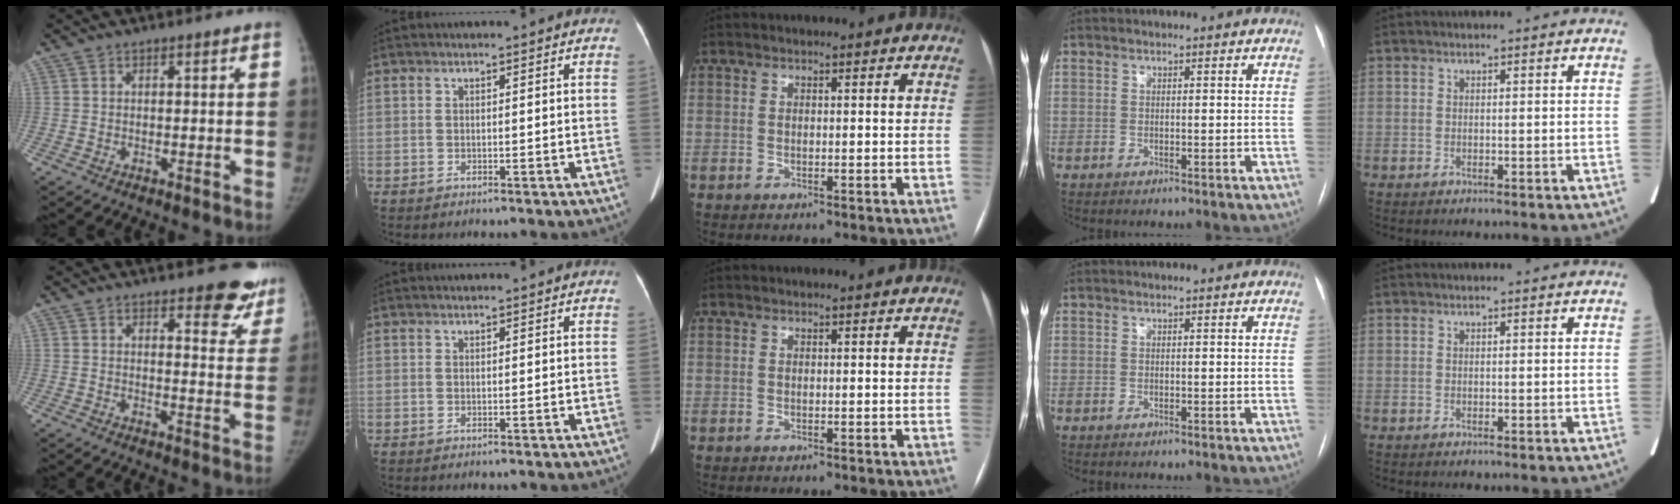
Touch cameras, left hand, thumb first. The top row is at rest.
{"thumb": {"total": 8.4, "force": [6.9, 3.4, 3.5], "torque": [0.003, -0.046, 0.069]}, "index": {"total": 1.3, "force": [1.3, 0.1, 0.3], "torque": [-0.004, 0.021, 0.025]}}